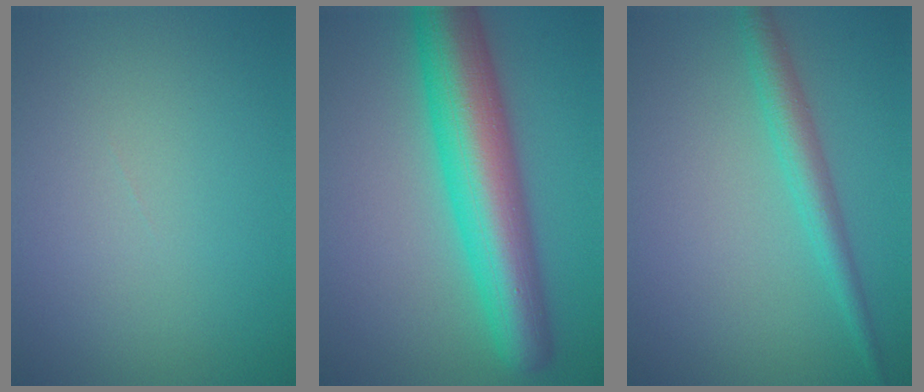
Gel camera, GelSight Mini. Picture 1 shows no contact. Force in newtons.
{"total": 9.9, "press": 9.9, "slide": 0.2}
{"total": 2.8, "press": 2.8, "slide": 0.2}